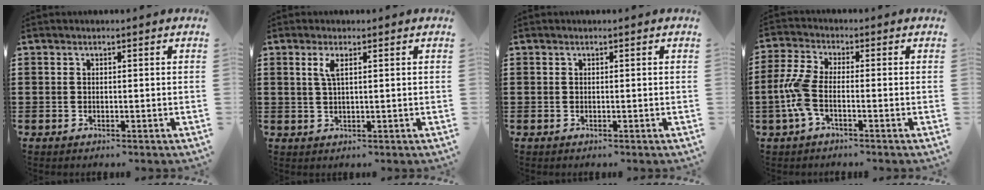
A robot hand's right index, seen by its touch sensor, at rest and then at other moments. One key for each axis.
{"total": 2.3, "fx": 0.9, "fy": 0.5, "fz": 2.1, "tx": -0.045, "ty": 0.003, "tz": 0.014}
{"total": 0.0}
{"total": 6.0, "fx": -1.7, "fy": 2.5, "fz": 5.2, "tx": -0.141, "ty": -0.014, "tz": -0.041}